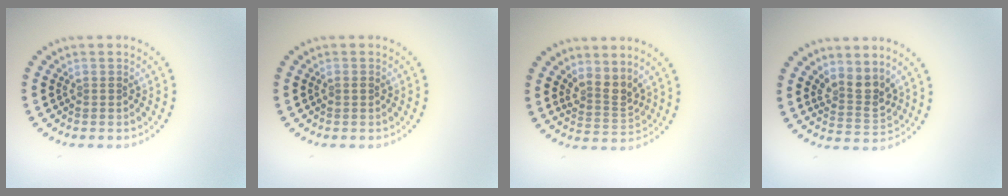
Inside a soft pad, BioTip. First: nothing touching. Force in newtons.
{"total": 0.7, "press": 0.7, "slide": 0.1}
{"total": 2.8, "press": 2.0, "slide": 2.0}
{"total": 2.8, "press": 2.1, "slide": 1.8}